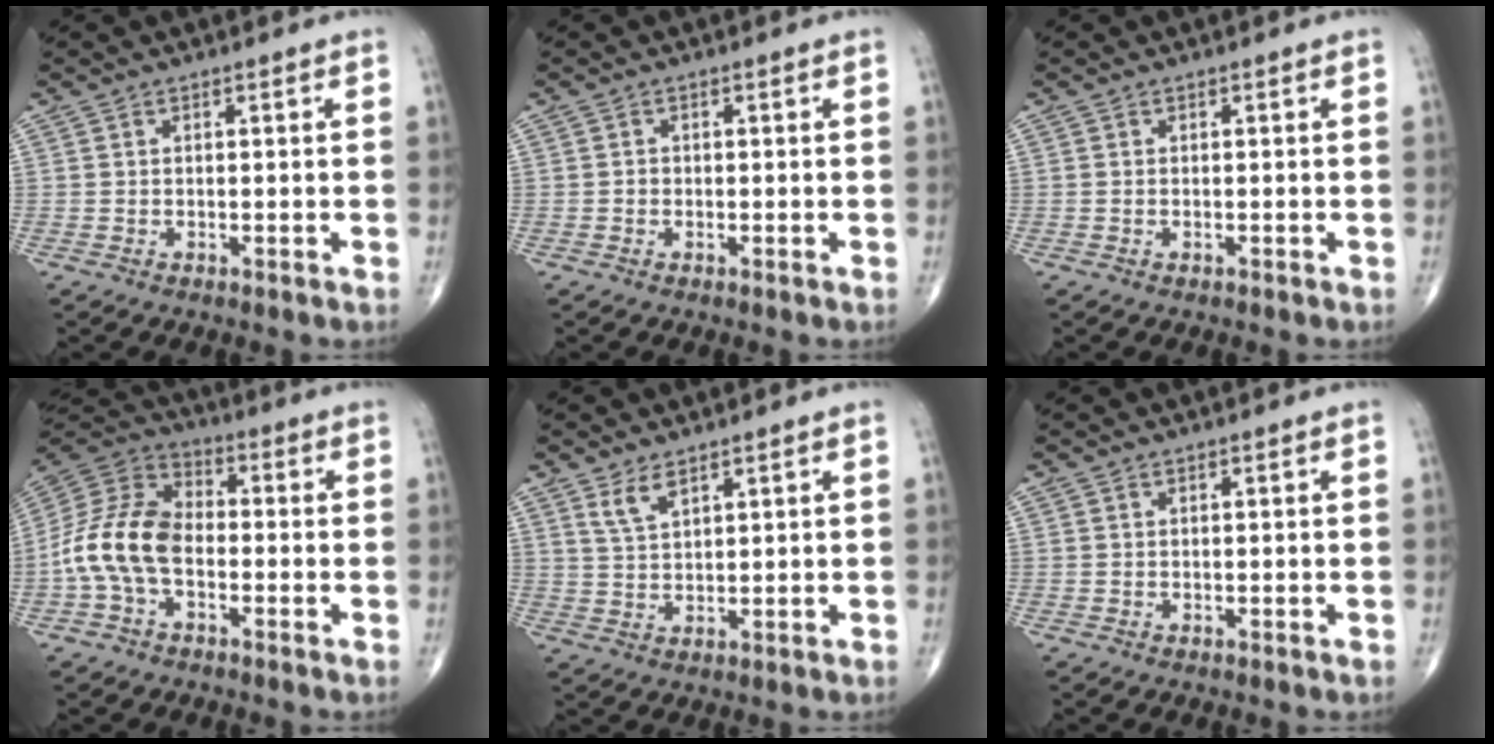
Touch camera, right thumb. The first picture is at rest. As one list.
[{"total": 0.7, "force": [-0.2, 0.7, 0.3], "torque": [0.000, 0.003, -0.006]}, {"total": 0.0}, {"total": 13.5, "force": [-2.9, 8.6, 10.0], "torque": [-0.194, 0.038, -0.067]}, {"total": 3.8, "force": [2.6, 1.5, 2.4], "torque": [-0.042, -0.015, 0.055]}, {"total": 0.0}]